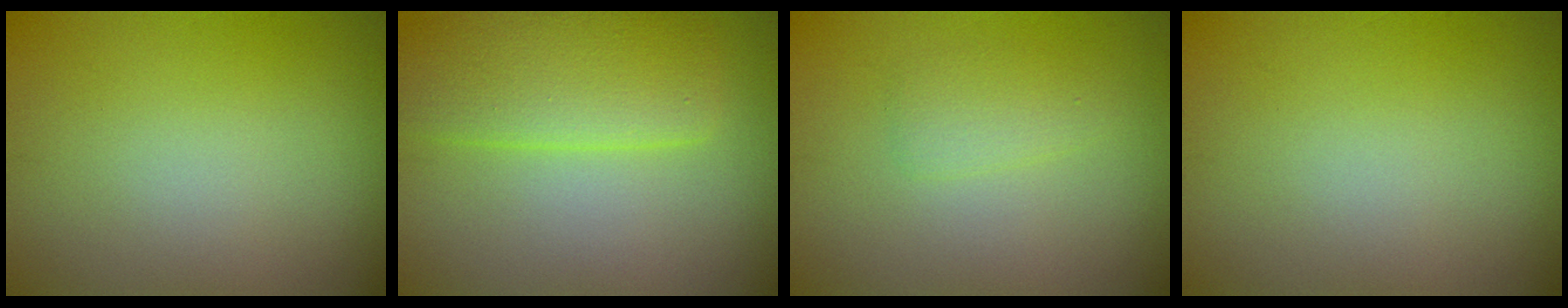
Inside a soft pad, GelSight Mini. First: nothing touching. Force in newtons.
{"total": 5.2, "press": 5.2, "slide": 0.4}
{"total": 1.6, "press": 1.6, "slide": 0.1}
{"total": 0.0}